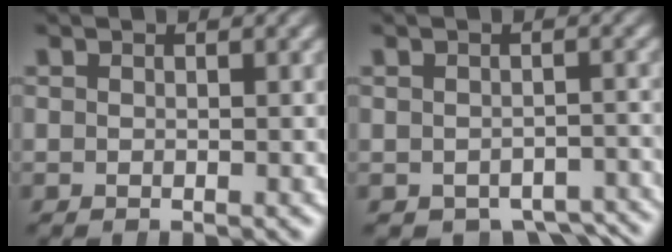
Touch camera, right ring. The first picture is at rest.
{"total": 6.3, "force": [-5.5, 2.6, 1.8], "torque": [-0.012, -0.018, -0.077]}